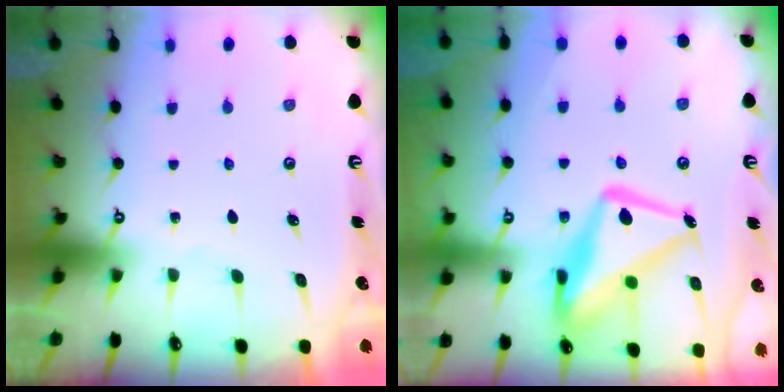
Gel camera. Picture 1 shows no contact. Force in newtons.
{"total": 20.1, "press": 20.0, "slide": 1.6}